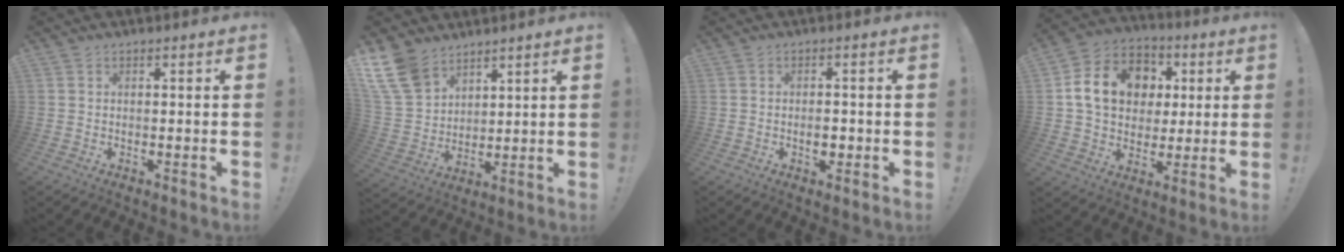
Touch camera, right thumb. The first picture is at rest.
{"total": 13.8, "force": [9.3, 8.5, 5.7], "torque": [-0.118, -0.055, 0.183]}
{"total": 3.1, "force": [-0.9, 1.9, 2.3], "torque": [-0.023, 0.000, -0.018]}
{"total": 16.9, "force": [3.9, 13.6, 9.3], "torque": [-0.135, 0.006, 0.084]}